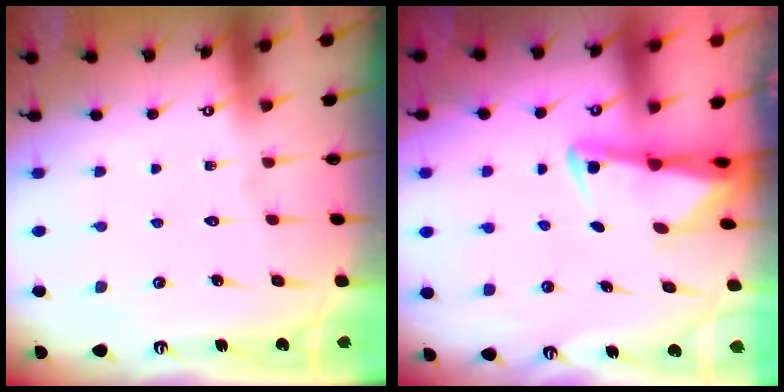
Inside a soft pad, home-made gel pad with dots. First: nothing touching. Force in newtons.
{"total": 2.2, "press": 2.2, "slide": 0.4}